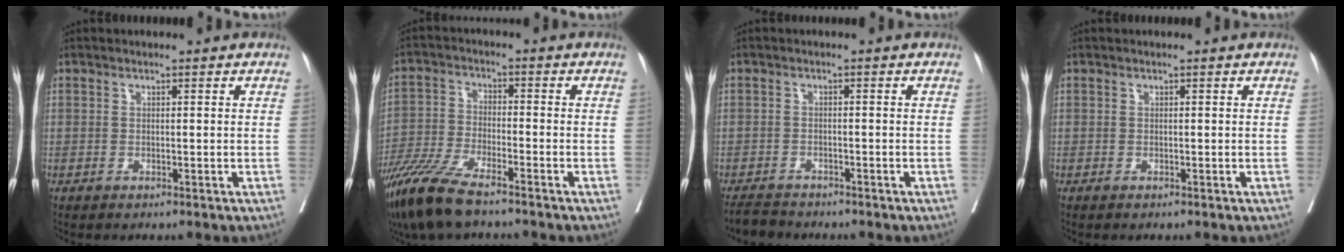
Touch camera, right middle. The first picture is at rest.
{"total": 10.6, "force": [-8.0, 1.7, 6.7], "torque": [-0.137, -0.030, -0.153]}
{"total": 3.3, "force": [-3.2, 0.7, 0.2], "torque": [-0.007, -0.011, -0.057]}
{"total": 0.0}